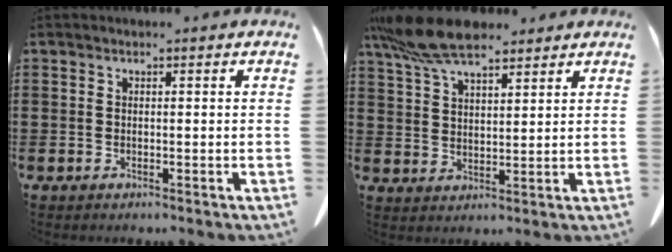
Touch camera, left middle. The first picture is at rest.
{"total": 9.6, "force": [7.6, 2.6, 5.2], "torque": [-0.123, -0.011, 0.145]}